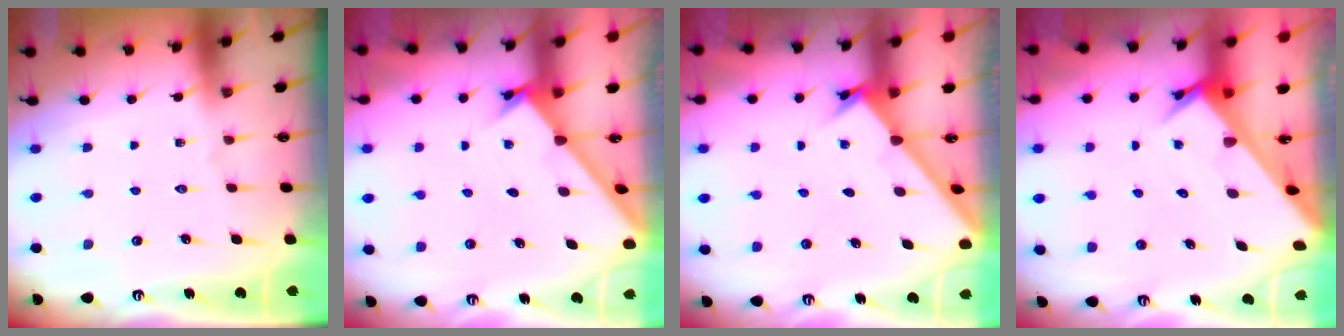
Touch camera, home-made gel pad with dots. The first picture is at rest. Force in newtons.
{"total": 1.6, "press": 1.5, "slide": 0.1}
{"total": 1.8, "press": 1.8, "slide": 0.2}
{"total": 3.6, "press": 3.6, "slide": 0.2}